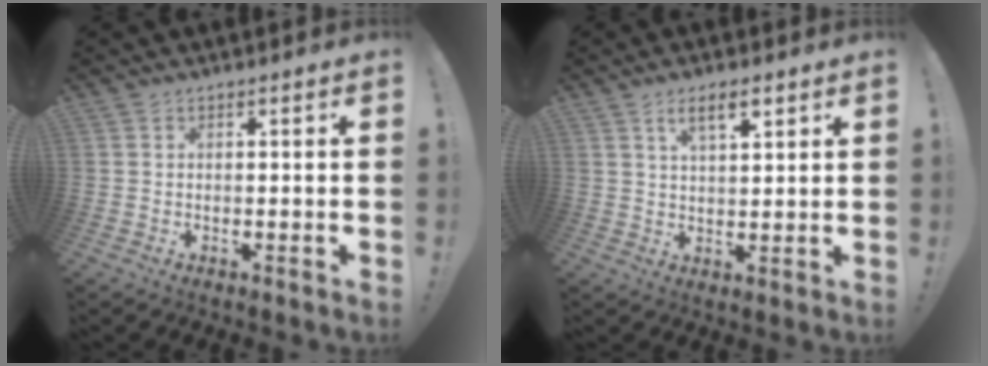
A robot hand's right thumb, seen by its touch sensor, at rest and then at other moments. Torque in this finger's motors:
{"motor_torque": [0.18, 1.70, 0.53, 0.23, 0.00]}